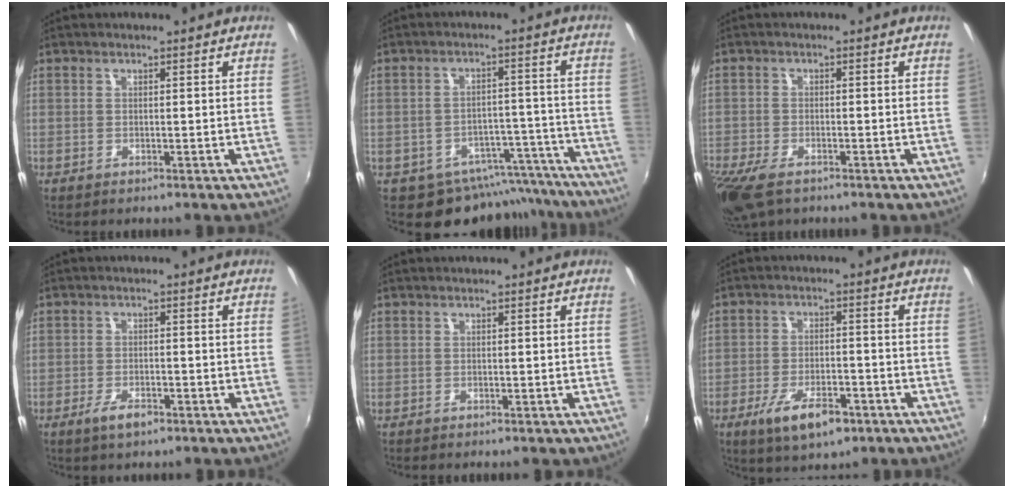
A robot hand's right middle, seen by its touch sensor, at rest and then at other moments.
{"total": 12.0, "force": [-10.4, 5.6, 1.9], "torque": [-0.025, 0.037, -0.122]}
{"total": 8.1, "force": [-5.7, 3.1, 4.8], "torque": [-0.125, -0.032, -0.110]}
{"total": 3.6, "force": [-2.3, 1.4, 2.4], "torque": [-0.055, -0.007, -0.045]}
{"total": 0.7, "force": [-0.2, 0.6, -0.1], "torque": [0.000, -0.002, -0.002]}
{"total": 9.3, "force": [-5.3, 3.8, 6.7], "torque": [-0.143, -0.017, -0.085]}